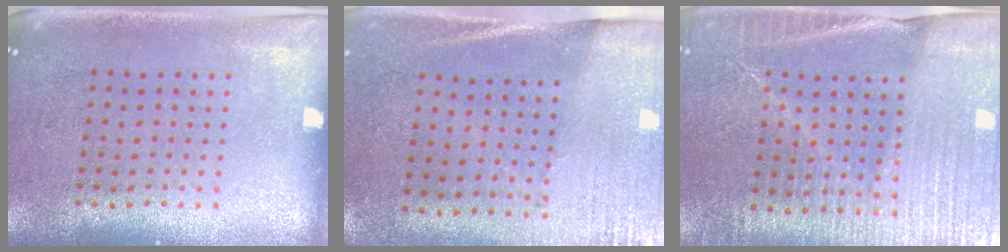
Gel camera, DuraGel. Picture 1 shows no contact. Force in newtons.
{"total": 2.7, "press": 2.4, "slide": 1.2}
{"total": 4.3, "press": 4.0, "slide": 1.5}